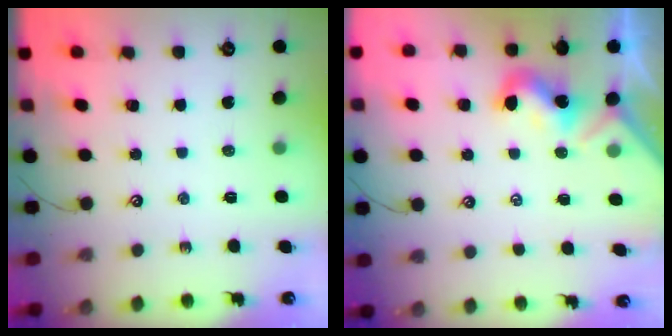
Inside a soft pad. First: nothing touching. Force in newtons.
{"total": 1.4, "press": 1.3, "slide": 0.2}